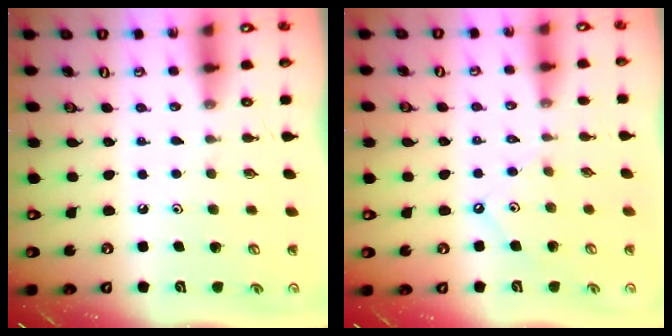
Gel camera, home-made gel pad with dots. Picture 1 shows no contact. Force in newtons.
{"total": 2.5, "press": 2.5, "slide": 0.4}